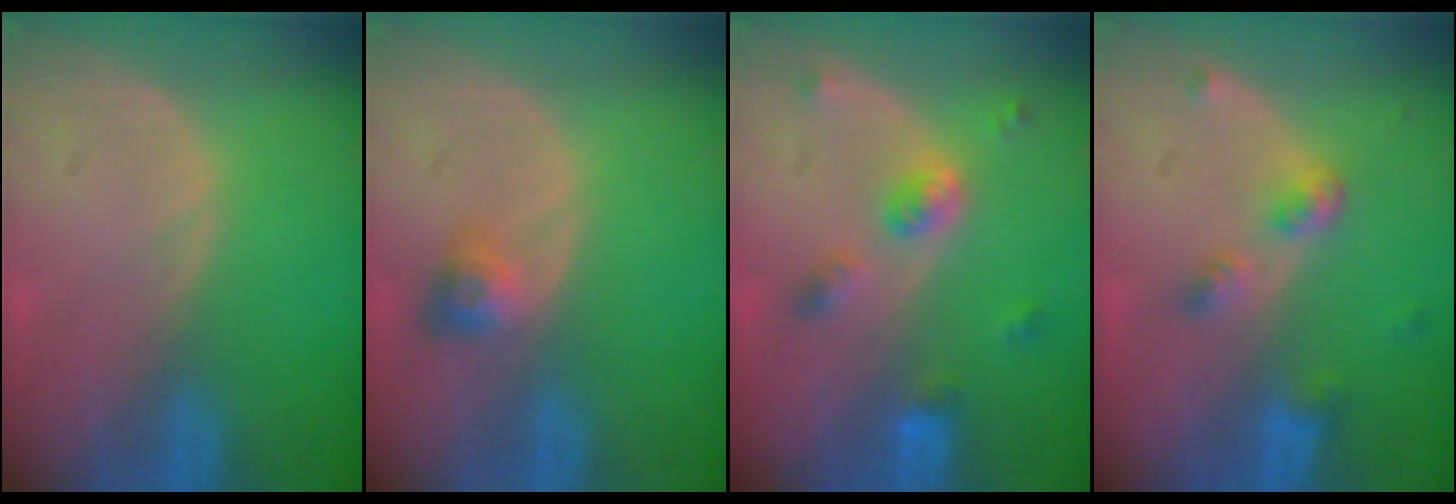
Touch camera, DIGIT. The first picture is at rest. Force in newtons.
{"total": 3.0, "press": 2.7, "slide": 1.4}
{"total": 5.1, "press": 4.5, "slide": 2.3}
{"total": 4.2, "press": 3.8, "slide": 1.7}